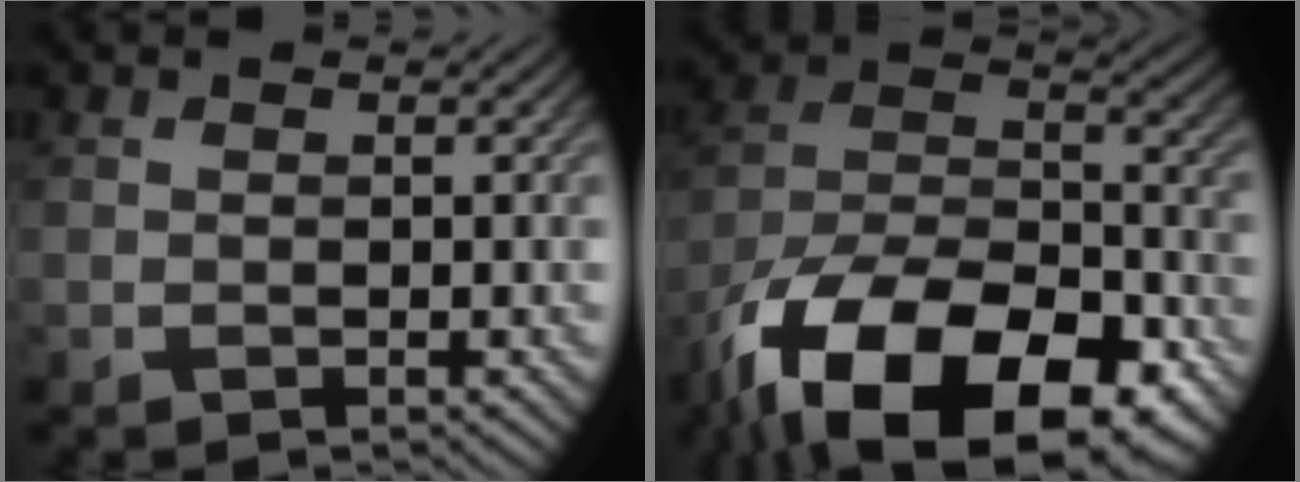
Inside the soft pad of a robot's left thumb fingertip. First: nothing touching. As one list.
[{"total": 20.9, "force": [-13.1, 10.3, 12.6], "torque": [-0.244, -0.060, -0.192]}]